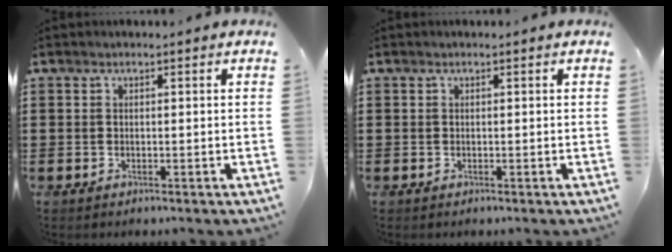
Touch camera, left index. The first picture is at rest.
{"total": 0.0}